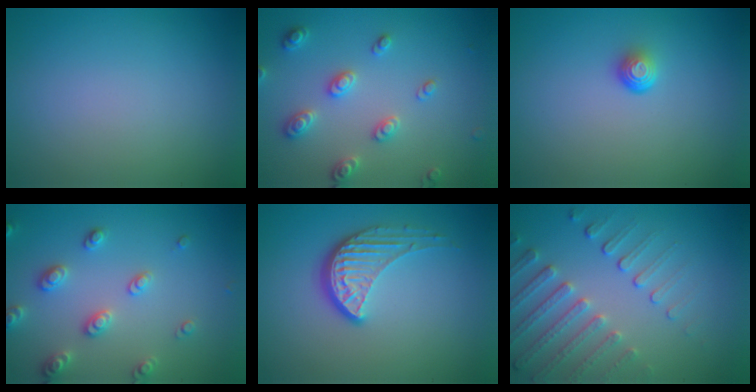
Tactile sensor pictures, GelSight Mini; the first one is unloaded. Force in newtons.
{"total": 2.7, "press": 2.7, "slide": 0.4}
{"total": 1.7, "press": 1.1, "slide": 1.3}
{"total": 2.9, "press": 2.9, "slide": 0.5}
{"total": 4.0, "press": 2.9, "slide": 2.8}
{"total": 4.7, "press": 3.7, "slide": 3.0}